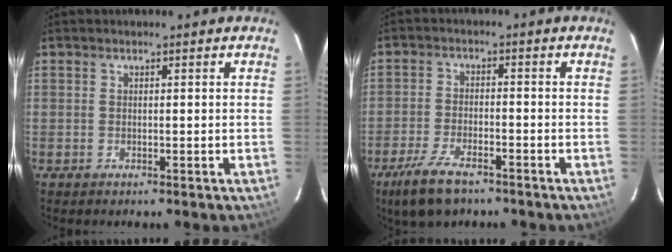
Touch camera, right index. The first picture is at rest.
{"total": 9.0, "force": [-6.4, 3.2, 5.5], "torque": [-0.139, -0.017, -0.119]}